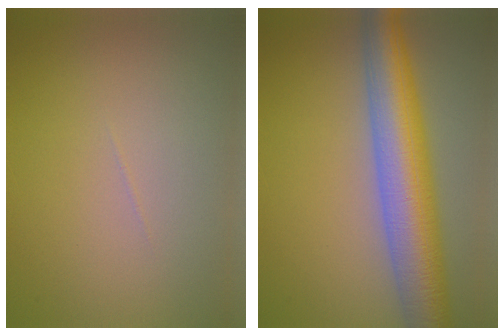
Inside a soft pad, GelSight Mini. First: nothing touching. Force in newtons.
{"total": 9.3, "press": 9.3, "slide": 0.5}